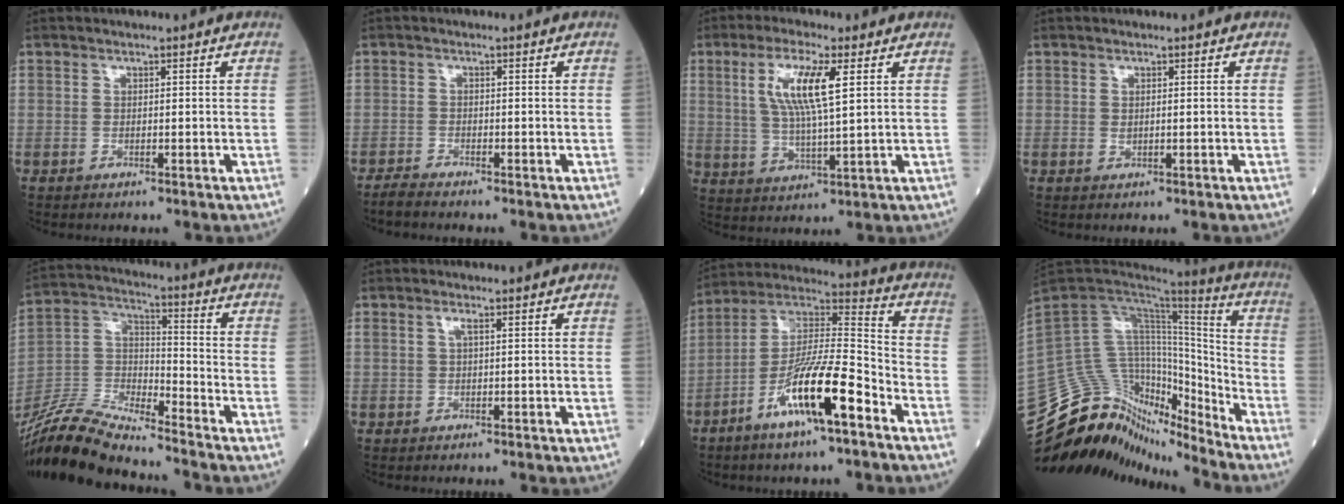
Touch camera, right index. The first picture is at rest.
{"total": 1.9, "force": [-1.9, 0.0, 0.5], "torque": [-0.018, -0.005, -0.038]}
{"total": 9.1, "force": [2.8, 1.1, 8.6], "torque": [-0.177, 0.005, 0.055]}
{"total": 0.7, "force": [-0.1, 0.3, 0.6], "torque": [-0.013, -0.001, 0.002]}
{"total": 15.3, "force": [-14.2, 1.2, 5.4], "torque": [-0.111, 0.009, -0.276]}
{"total": 1.1, "force": [0.1, 0.0, 1.1], "torque": [-0.023, 0.003, -0.001]}
{"total": 15.4, "force": [-7.8, 1.7, 13.1], "torque": [-0.248, -0.004, -0.141]}
{"total": 24.5, "force": [-21.6, 7.8, 8.6], "torque": [-0.199, 0.036, -0.357]}